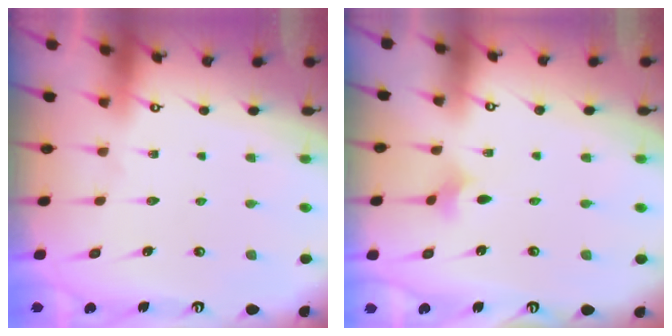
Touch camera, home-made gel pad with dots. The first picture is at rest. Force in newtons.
{"total": 2.1, "press": 2.0, "slide": 0.6}